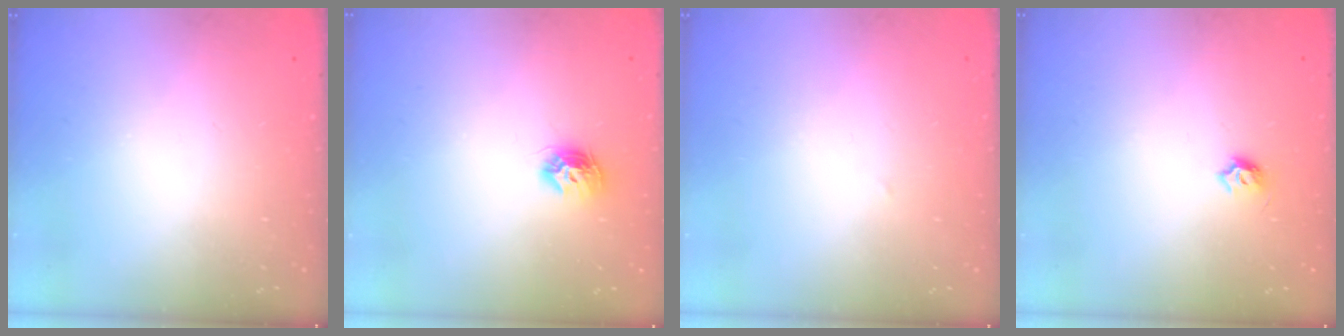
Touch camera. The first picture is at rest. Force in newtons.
{"total": 8.3, "press": 8.3, "slide": 0.2}
{"total": 1.1, "press": 1.1, "slide": 0.1}
{"total": 4.5, "press": 4.3, "slide": 1.0}